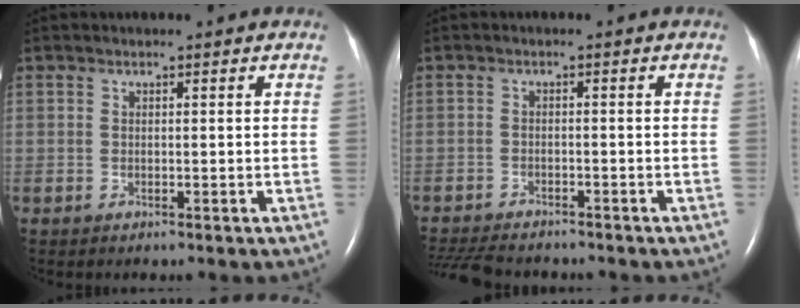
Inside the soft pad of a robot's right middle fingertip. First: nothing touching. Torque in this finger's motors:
{"motor_torque": [0.04, -0.04, 0.02, 0.03]}